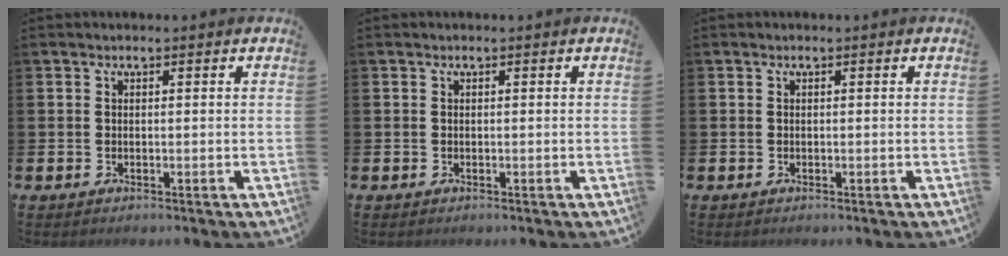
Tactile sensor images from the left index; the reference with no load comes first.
{"total": 0.0}
{"total": 0.0}